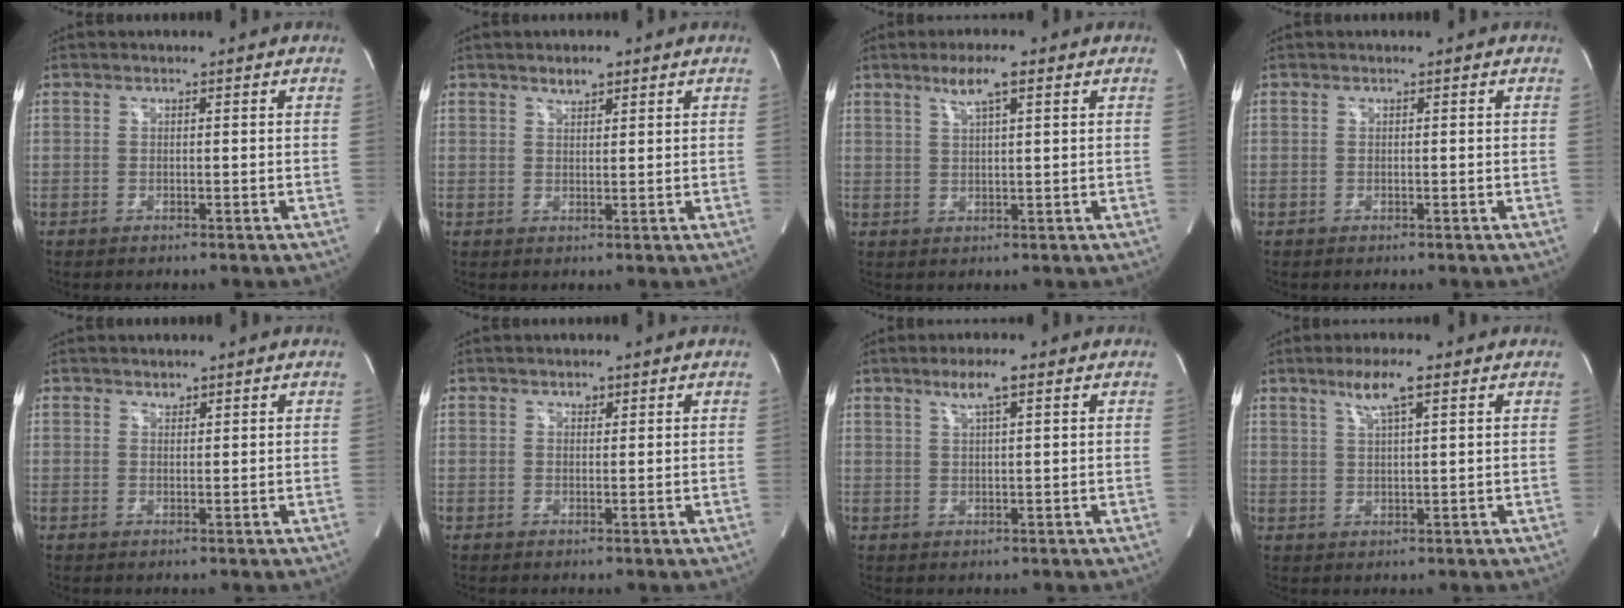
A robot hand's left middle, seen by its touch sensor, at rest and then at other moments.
{"total": 2.1, "force": [1.6, 0.7, 1.1], "torque": [-0.021, 0.001, 0.028]}
{"total": 4.4, "force": [2.6, 0.3, 3.6], "torque": [-0.067, 0.006, 0.047]}
{"total": 0.0}
{"total": 0.9, "force": [0.8, 0.5, 0.3], "torque": [-0.006, -0.001, 0.013]}
{"total": 1.1, "force": [0.7, 0.7, 0.5], "torque": [-0.006, -0.001, 0.010]}
{"total": 3.9, "force": [2.3, 0.2, 3.1], "torque": [-0.060, 0.005, 0.041]}
{"total": 5.1, "force": [3.0, 0.3, 4.1], "torque": [-0.078, 0.005, 0.055]}